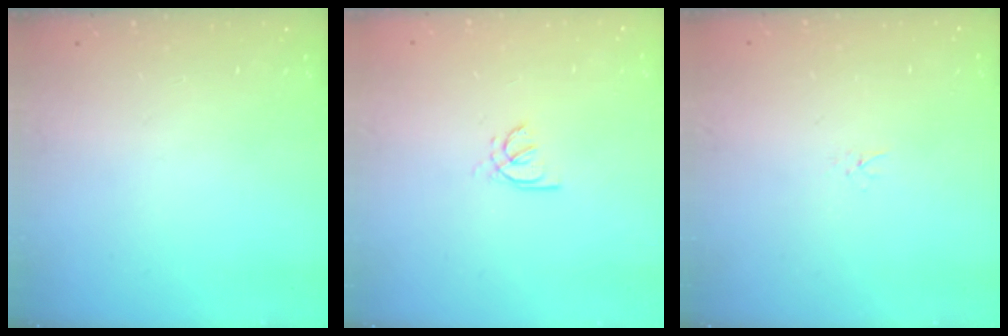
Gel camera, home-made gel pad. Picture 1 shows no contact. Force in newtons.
{"total": 1.4, "press": 1.3, "slide": 0.4}
{"total": 1.6, "press": 1.6, "slide": 0.2}